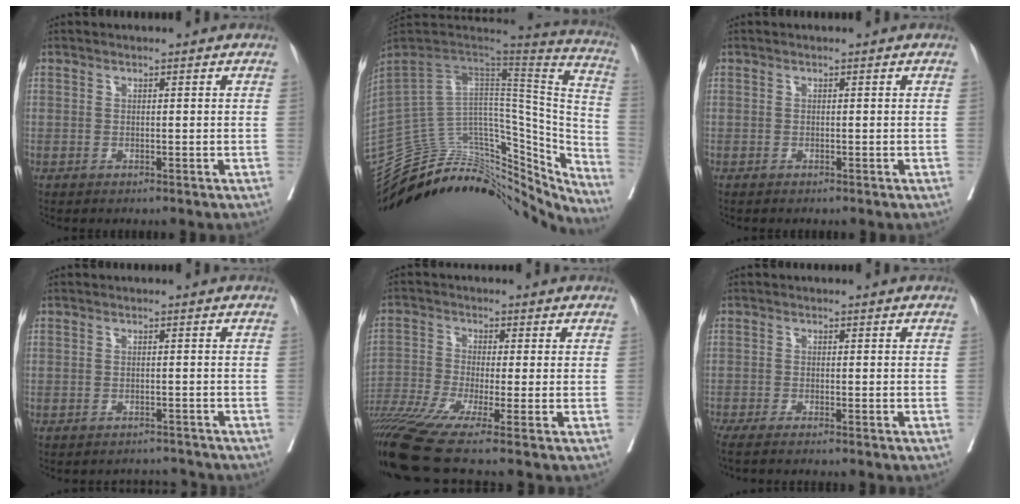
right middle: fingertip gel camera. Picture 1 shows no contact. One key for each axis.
{"total": 37.3, "fx": -31.1, "fy": 13.2, "fz": 15.9, "tx": -0.202, "ty": 0.009, "tz": -0.425}
{"total": 0.0}
{"total": 2.6, "fx": -2.5, "fy": 0.3, "fz": -0.8, "tx": 0.016, "ty": 0.000, "tz": -0.034}
{"total": 13.9, "fx": -10.5, "fy": -0.8, "fz": 9.2, "tx": -0.192, "ty": -0.031, "tz": -0.189}
{"total": 6.0, "fx": -5.1, "fy": -0.3, "fz": 3.0, "tx": -0.030, "ty": -0.011, "tz": -0.081}